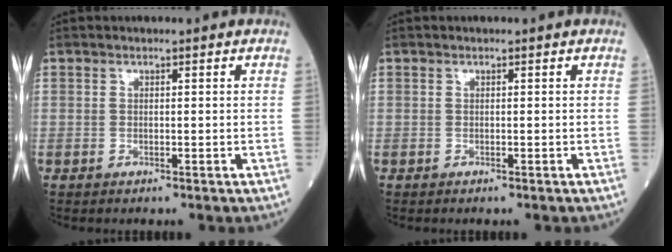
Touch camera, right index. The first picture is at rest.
{"total": 0.0}